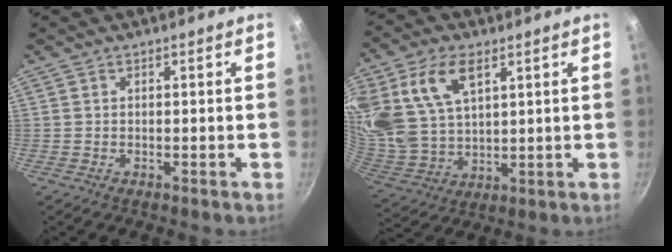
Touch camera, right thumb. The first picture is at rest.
{"total": 19.5, "force": [8.0, 12.0, 13.1], "torque": [-0.271, -0.014, 0.168]}